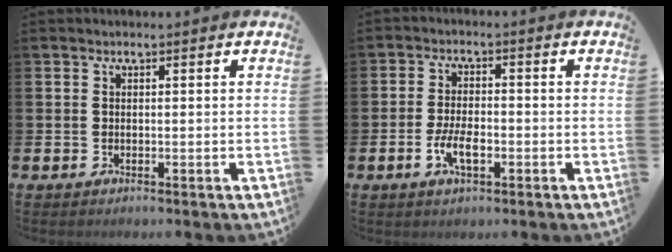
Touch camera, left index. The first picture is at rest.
{"total": 4.2, "force": [-1.3, 1.8, 3.6], "torque": [-0.065, 0.002, -0.023]}